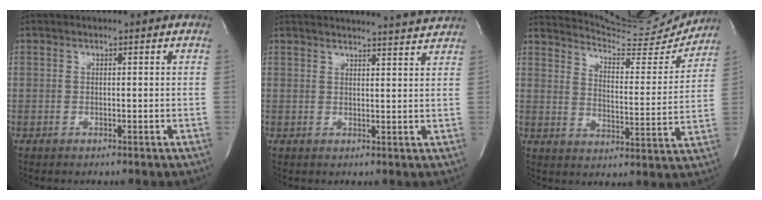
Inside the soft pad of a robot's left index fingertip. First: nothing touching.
{"total": 10.1, "force": [9.9, -0.7, 2.0], "torque": [-0.033, -0.020, 0.110]}
{"total": 15.5, "force": [15.2, 1.3, 2.6], "torque": [-0.043, -0.056, 0.200]}